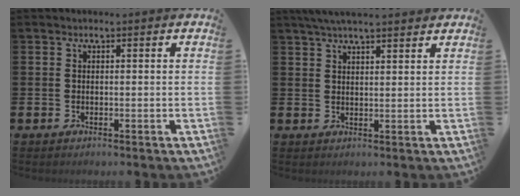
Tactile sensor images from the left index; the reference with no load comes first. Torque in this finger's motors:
{"motor_torque": [0.83, -0.94, 0.57, 0.21]}